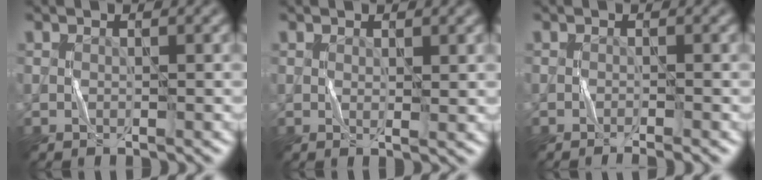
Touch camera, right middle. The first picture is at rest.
{"total": 1.0, "force": [0.4, 0.2, 0.8], "torque": [-0.013, -0.003, 0.008]}
{"total": 1.6, "force": [-1.1, 0.2, 1.2], "torque": [-0.015, -0.001, -0.020]}